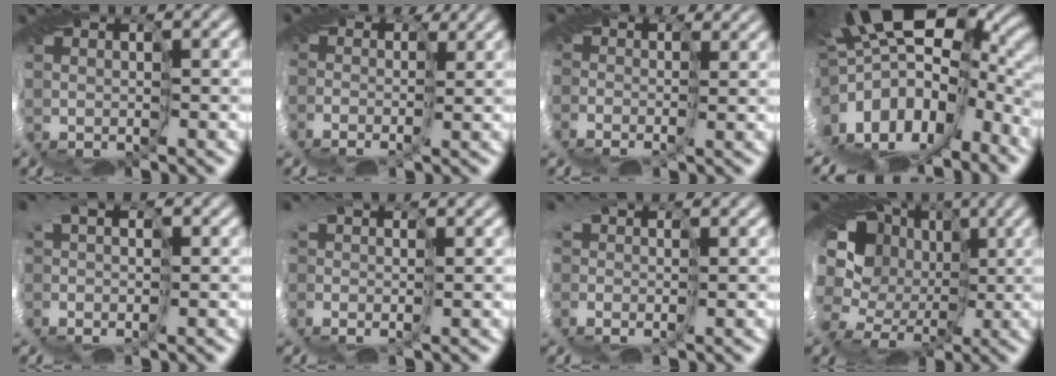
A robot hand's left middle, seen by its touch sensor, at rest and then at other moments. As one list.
[{"total": 4.6, "force": [1.3, 3.7, 2.4], "torque": [-0.028, 0.015, 0.012]}, {"total": 4.1, "force": [1.3, 3.4, 2.0], "torque": [-0.041, 0.009, 0.013]}, {"total": 17.4, "force": [-2.4, 9.4, 14.4], "torque": [-0.252, -0.057, -0.008]}, {"total": 4.0, "force": [-1.3, 2.4, 2.9], "torque": [-0.039, 0.006, -0.024]}, {"total": 2.5, "force": [-0.5, 1.6, 1.9], "torque": [-0.028, 0.003, -0.016]}, {"total": 3.1, "force": [-1.0, 2.2, 2.0], "torque": [-0.031, 0.002, -0.015]}, {"total": 15.6, "force": [-2.3, 13.6, 7.2], "torque": [-0.140, -0.006, -0.063]}]